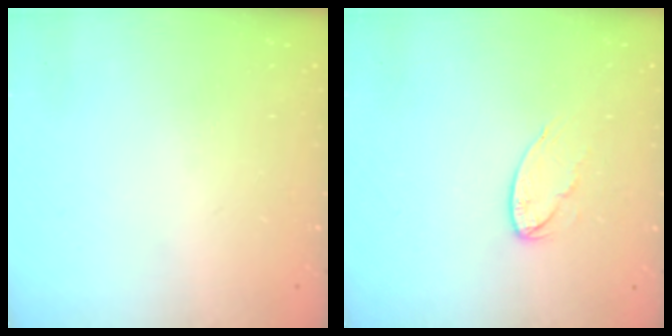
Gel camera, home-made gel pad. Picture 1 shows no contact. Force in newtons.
{"total": 7.3, "press": 7.3, "slide": 0.2}